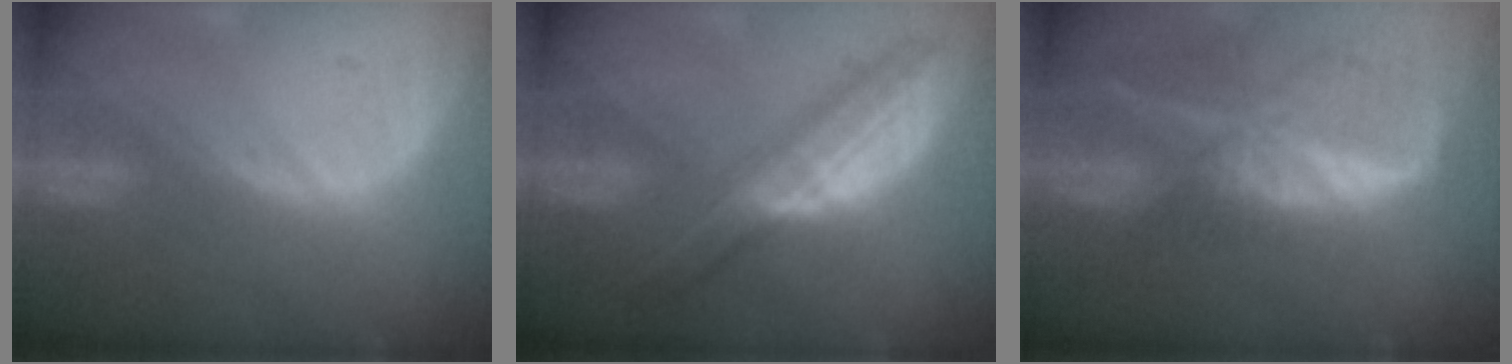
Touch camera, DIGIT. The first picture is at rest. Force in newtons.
{"total": 7.6, "press": 7.6, "slide": 0.3}
{"total": 9.5, "press": 8.4, "slide": 4.6}